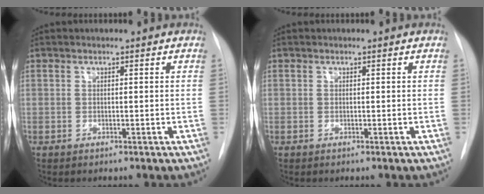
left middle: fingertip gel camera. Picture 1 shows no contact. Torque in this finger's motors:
{"motor_torque": [-0.06, -0.04, 0.05, -0.01]}